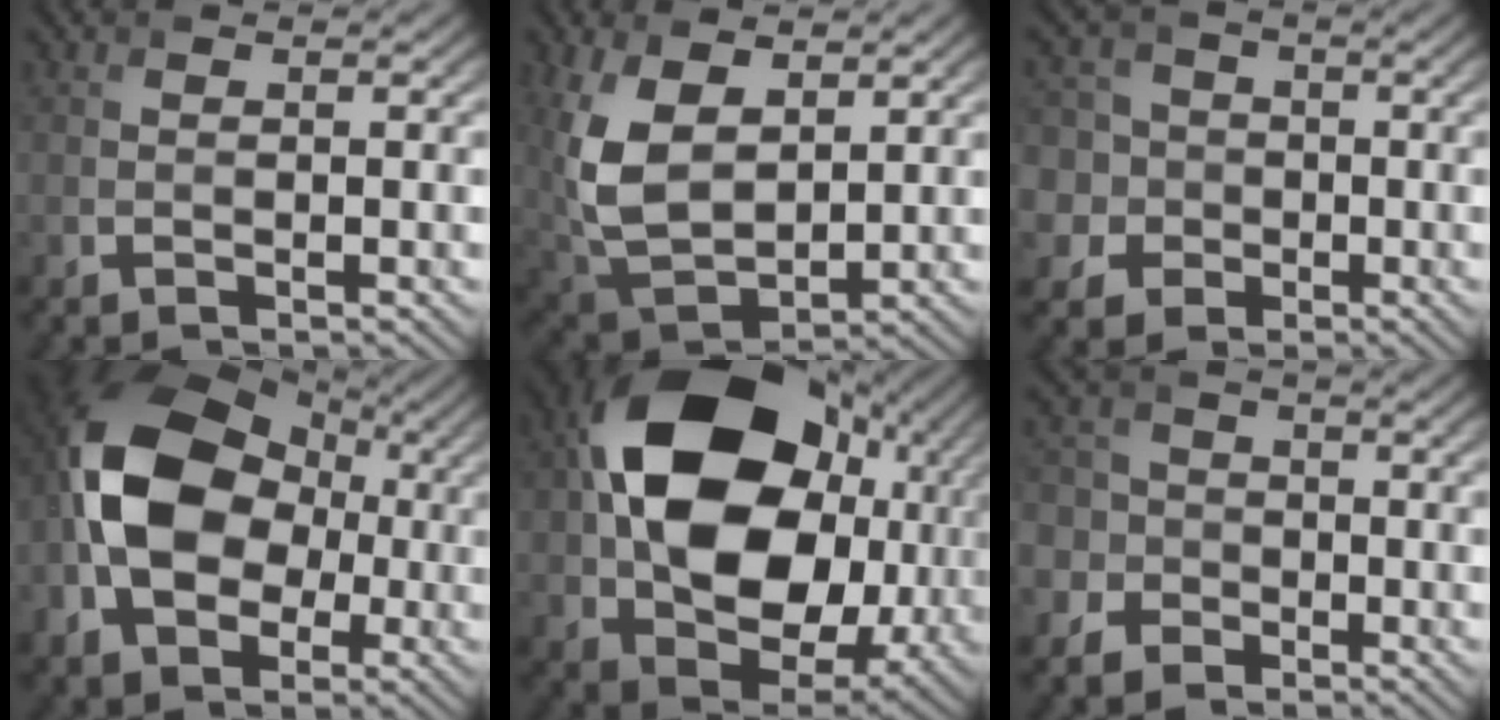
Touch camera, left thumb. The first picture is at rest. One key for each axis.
{"total": 12.4, "fx": 3.4, "fy": 7.5, "fz": 9.3, "tx": -0.244, "ty": -0.009, "tz": 0.074}
{"total": 9.0, "fx": -1.0, "fy": 8.4, "fz": 3.0, "tx": -0.111, "ty": 0.015, "tz": -0.059}
{"total": 16.2, "fx": -1.6, "fy": 11.4, "fz": 11.5, "tx": -0.218, "ty": 0.008, "tz": -0.042}
{"total": 20.2, "fx": 2.8, "fy": 15.1, "fz": 13.1, "tx": -0.289, "ty": -0.036, "tz": 0.088}
{"total": 6.9, "fx": -2.6, "fy": 6.1, "fz": 1.9, "tx": -0.061, "ty": -0.003, "tz": -0.076}